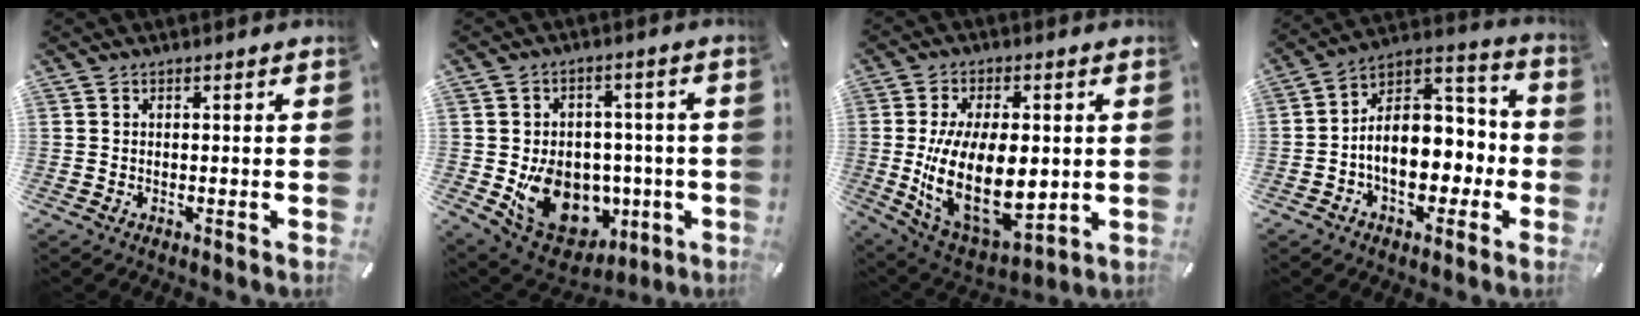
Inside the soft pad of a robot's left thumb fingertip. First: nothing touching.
{"total": 15.3, "force": [-3.1, 13.1, 7.3], "torque": [-0.104, 0.005, -0.034]}
{"total": 21.5, "force": [-0.1, 12.7, 17.4], "torque": [-0.320, -0.022, 0.010]}
{"total": 14.9, "force": [-2.4, 11.1, 9.7], "torque": [-0.132, -0.001, -0.040]}